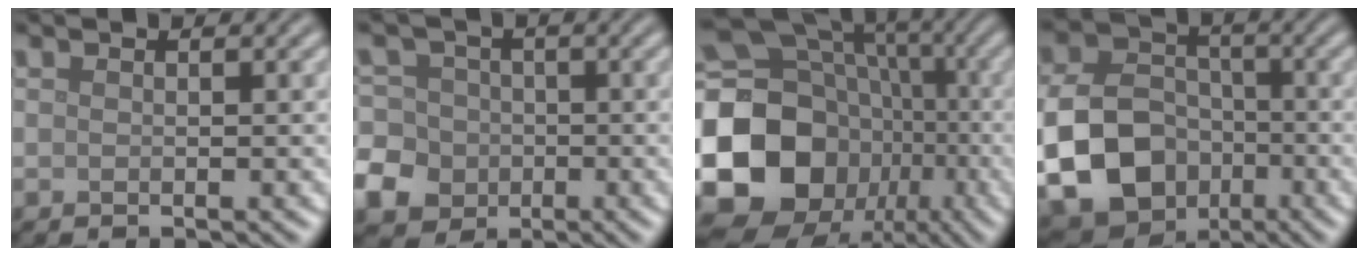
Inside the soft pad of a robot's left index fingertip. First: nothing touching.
{"total": 7.8, "force": [-3.2, 6.7, 2.4], "torque": [-0.056, -0.016, -0.082]}
{"total": 21.8, "force": [-5.3, 18.9, 9.6], "torque": [-0.208, -0.005, -0.129]}
{"total": 15.3, "force": [-5.0, 12.6, 7.2], "torque": [-0.147, -0.056, -0.104]}